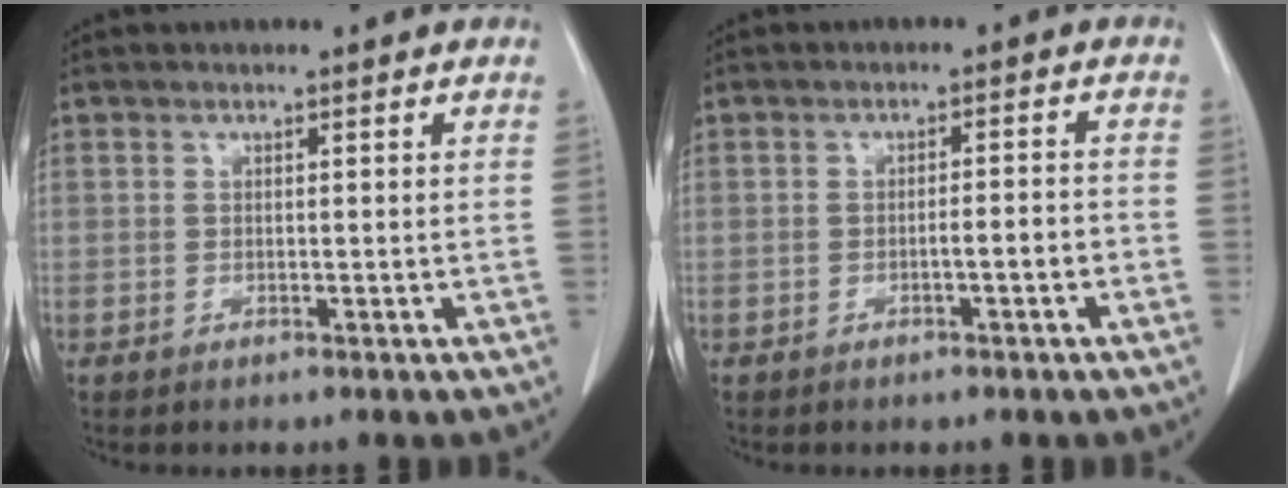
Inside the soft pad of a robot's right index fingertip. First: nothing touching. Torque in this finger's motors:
{"motor_torque": [0.54, -0.26, 0.24, 0.04]}